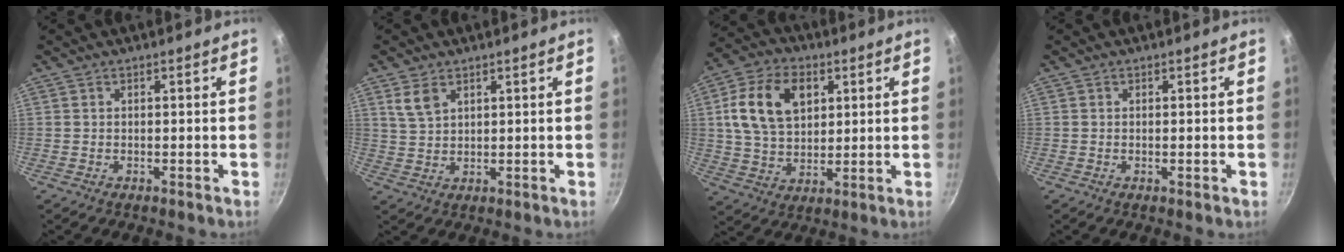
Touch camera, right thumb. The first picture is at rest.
{"total": 4.3, "force": [2.4, 2.5, 2.5], "torque": [-0.043, -0.008, 0.051]}
{"total": 14.7, "force": [4.1, 9.9, 10.0], "torque": [-0.166, 0.000, 0.070]}
{"total": 0.8, "force": [-0.1, 0.2, 0.7], "torque": [-0.013, 0.000, -0.003]}